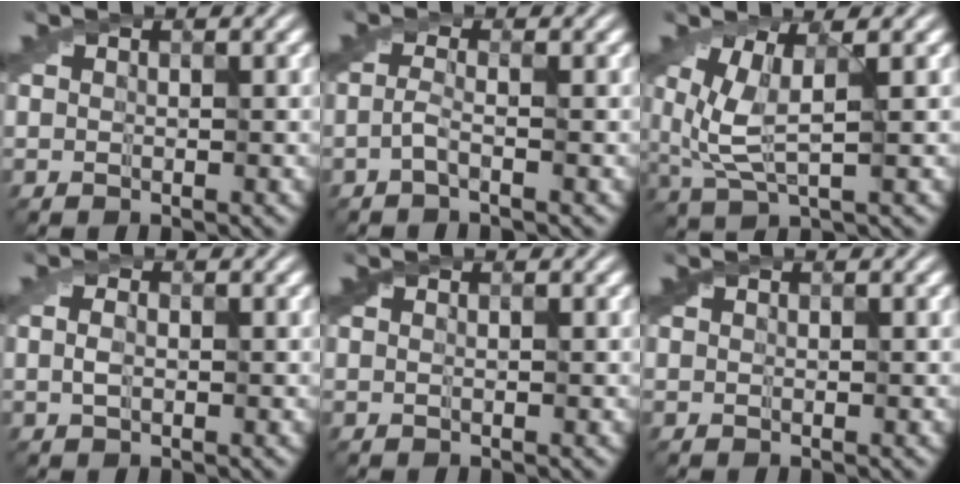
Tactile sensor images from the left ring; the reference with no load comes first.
{"total": 1.4, "force": [-0.8, -0.3, 1.1], "torque": [-0.032, -0.002, -0.021]}
{"total": 4.3, "force": [0.8, 1.2, 4.1], "torque": [-0.111, -0.009, 0.021]}
{"total": 1.5, "force": [0.0, 0.9, 1.2], "torque": [-0.034, 0.001, 0.004]}
{"total": 0.0}
{"total": 0.0}